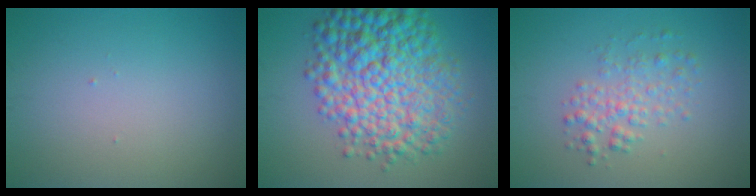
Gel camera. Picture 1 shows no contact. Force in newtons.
{"total": 10.5, "press": 10.5, "slide": 0.1}
{"total": 2.7, "press": 2.7, "slide": 0.0}